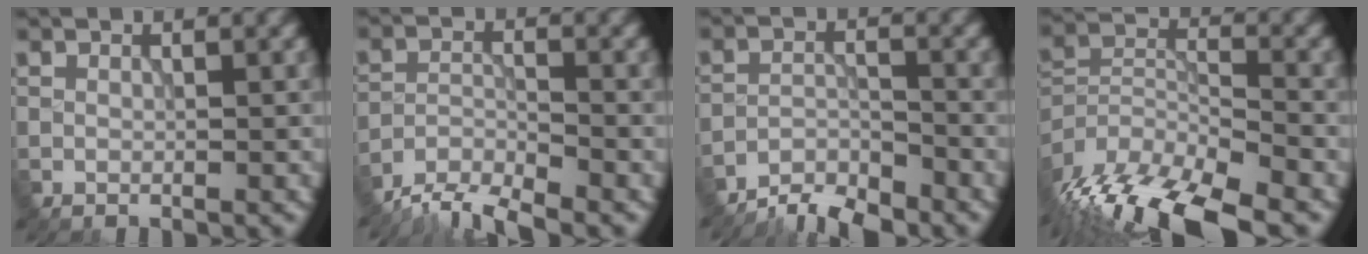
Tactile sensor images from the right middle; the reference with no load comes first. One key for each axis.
{"total": 4.8, "fx": -4.4, "fy": 0.9, "fz": 1.7, "tx": -0.033, "ty": -0.006, "tz": -0.088}
{"total": 4.5, "fx": -4.2, "fy": 0.9, "fz": 1.4, "tx": -0.021, "ty": 0.001, "tz": -0.082}
{"total": 13.4, "fx": -9.6, "fy": 4.7, "fz": 7.9, "tx": -0.166, "ty": -0.014, "tz": -0.159}